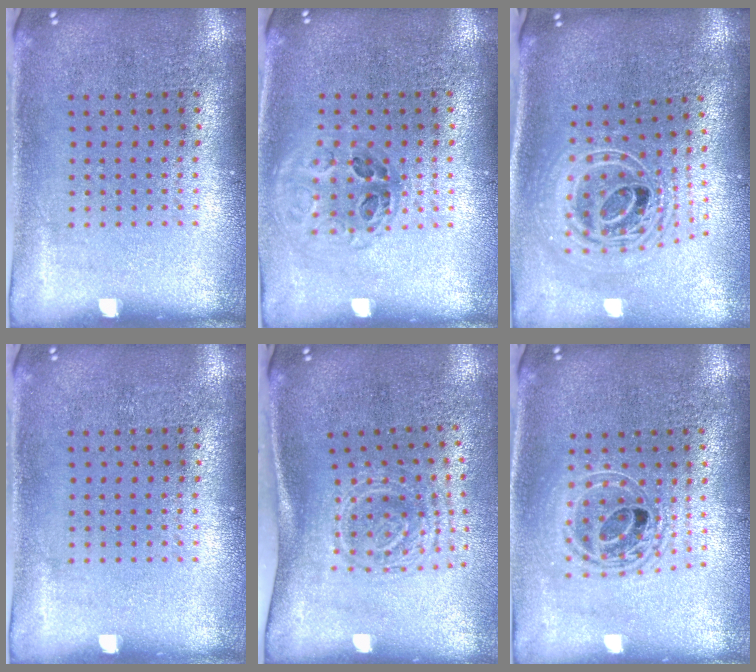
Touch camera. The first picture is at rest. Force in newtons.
{"total": 1.1, "press": 1.0, "slide": 0.4}
{"total": 2.5, "press": 1.8, "slide": 1.8}
{"total": 0.0}
{"total": 1.7, "press": 1.2, "slide": 1.2}
{"total": 1.6, "press": 1.3, "slide": 0.9}